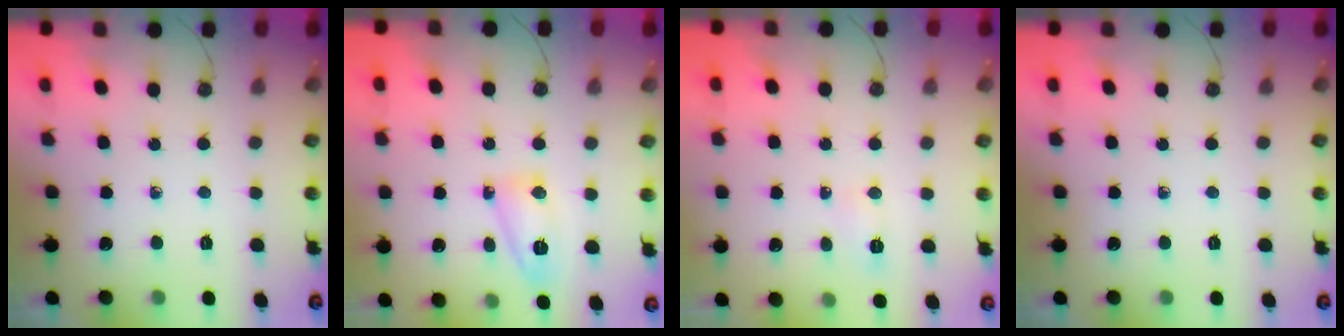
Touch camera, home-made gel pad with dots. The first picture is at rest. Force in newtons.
{"total": 6.0, "press": 5.8, "slide": 1.2}
{"total": 4.2, "press": 4.2, "slide": 0.5}
{"total": 0.0}